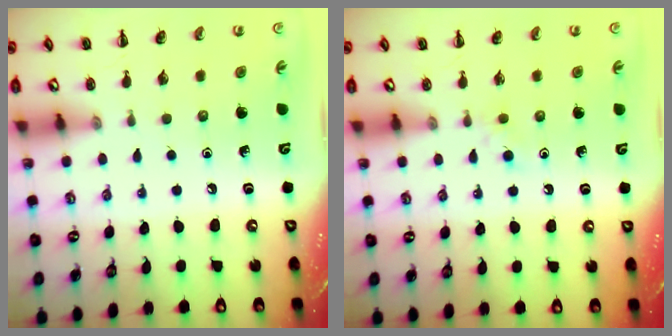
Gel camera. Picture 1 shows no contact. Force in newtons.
{"total": 2.6, "press": 2.4, "slide": 1.0}